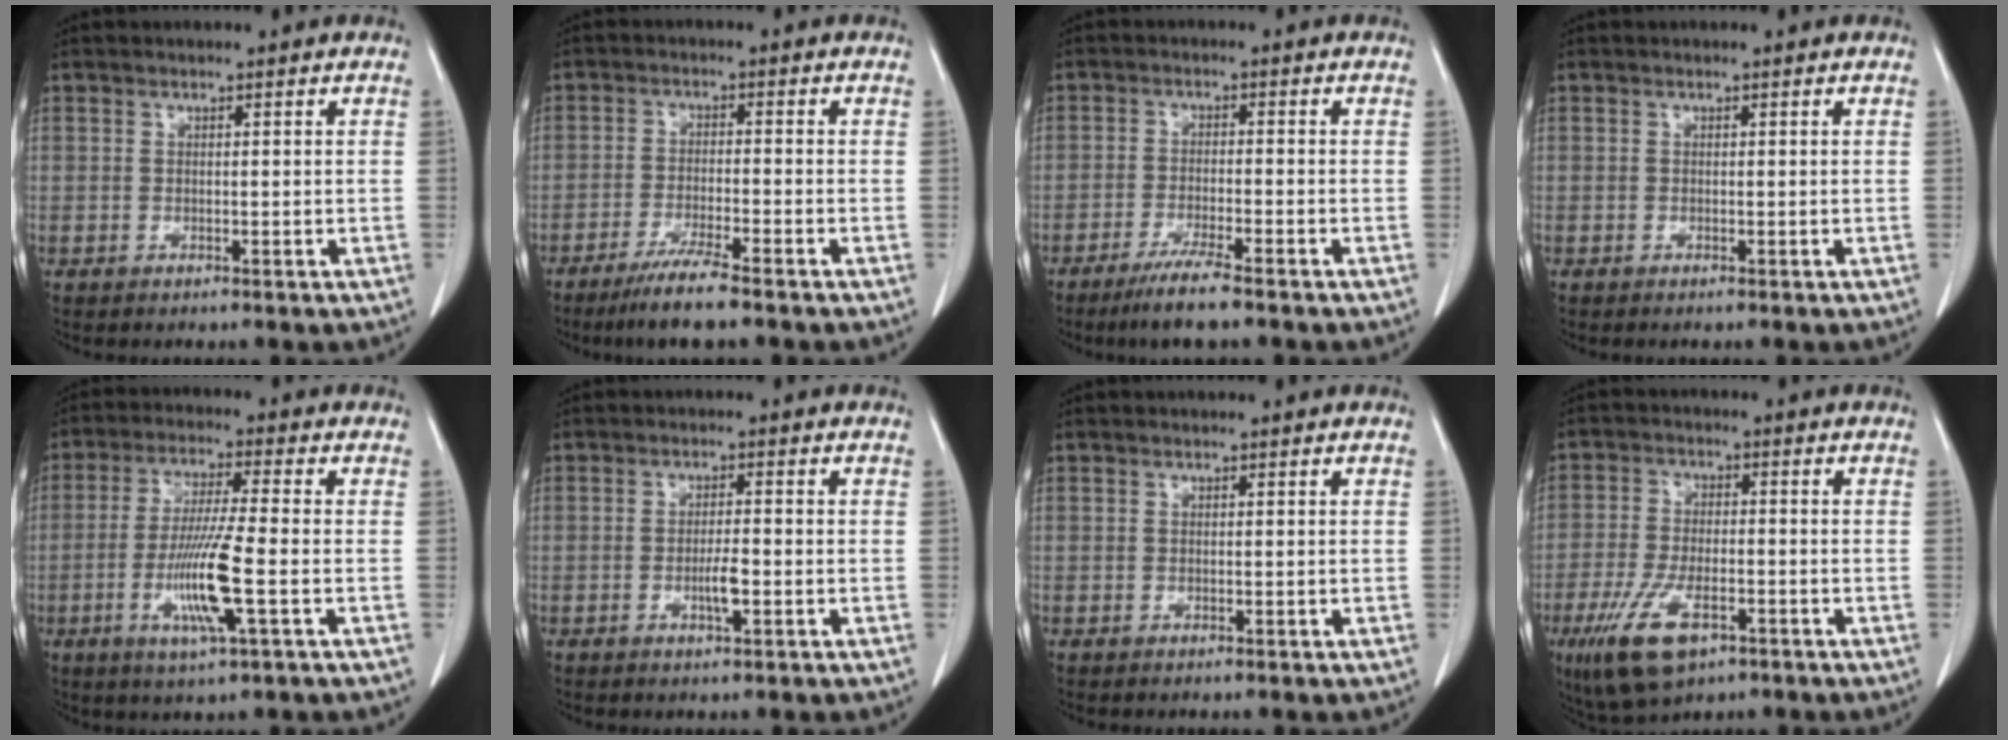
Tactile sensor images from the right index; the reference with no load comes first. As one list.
[{"total": 6.5, "force": [-5.0, -0.3, 4.2], "torque": [-0.075, -0.018, -0.090]}, {"total": 5.9, "force": [-4.4, -0.2, 3.9], "torque": [-0.070, -0.015, -0.079]}, {"total": 0.0}, {"total": 10.1, "force": [-2.8, -0.1, 9.7], "torque": [-0.193, -0.015, -0.056]}, {"total": 3.1, "force": [-1.0, 0.4, 2.9], "torque": [-0.054, -0.001, -0.016]}, {"total": 0.0}, {"total": 9.8, "force": [-5.1, 4.0, 7.3], "torque": [-0.153, -0.014, -0.084]}]